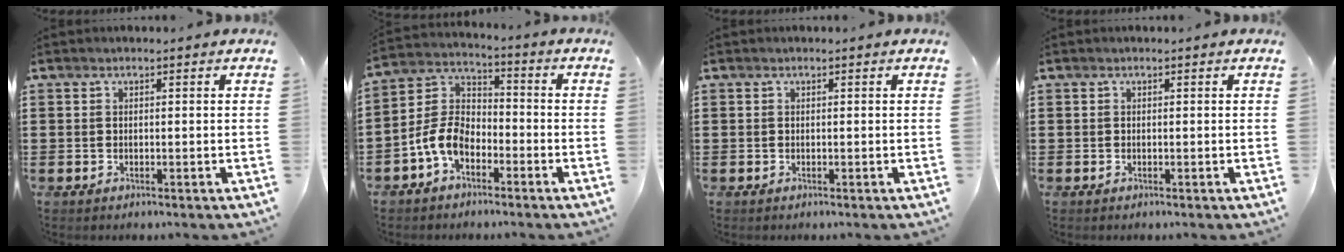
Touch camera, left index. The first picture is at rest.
{"total": 7.1, "force": [-4.0, 4.2, 4.2], "torque": [-0.119, 0.001, -0.087]}
{"total": 0.0}
{"total": 0.0}